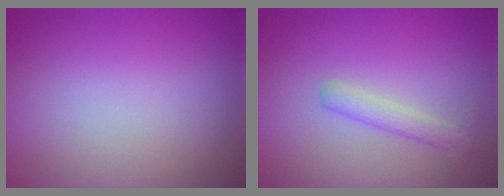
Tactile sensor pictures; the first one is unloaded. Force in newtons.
{"total": 2.0, "press": 2.0, "slide": 0.1}